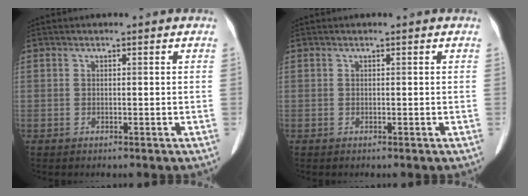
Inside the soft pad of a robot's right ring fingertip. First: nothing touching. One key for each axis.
{"total": 0.0}